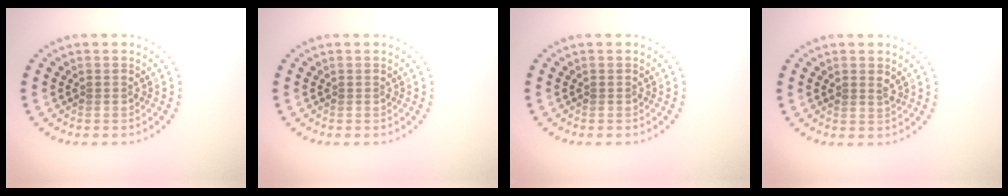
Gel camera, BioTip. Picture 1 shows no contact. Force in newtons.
{"total": 0.0}
{"total": 0.0}
{"total": 0.9, "press": 0.9, "slide": 0.2}